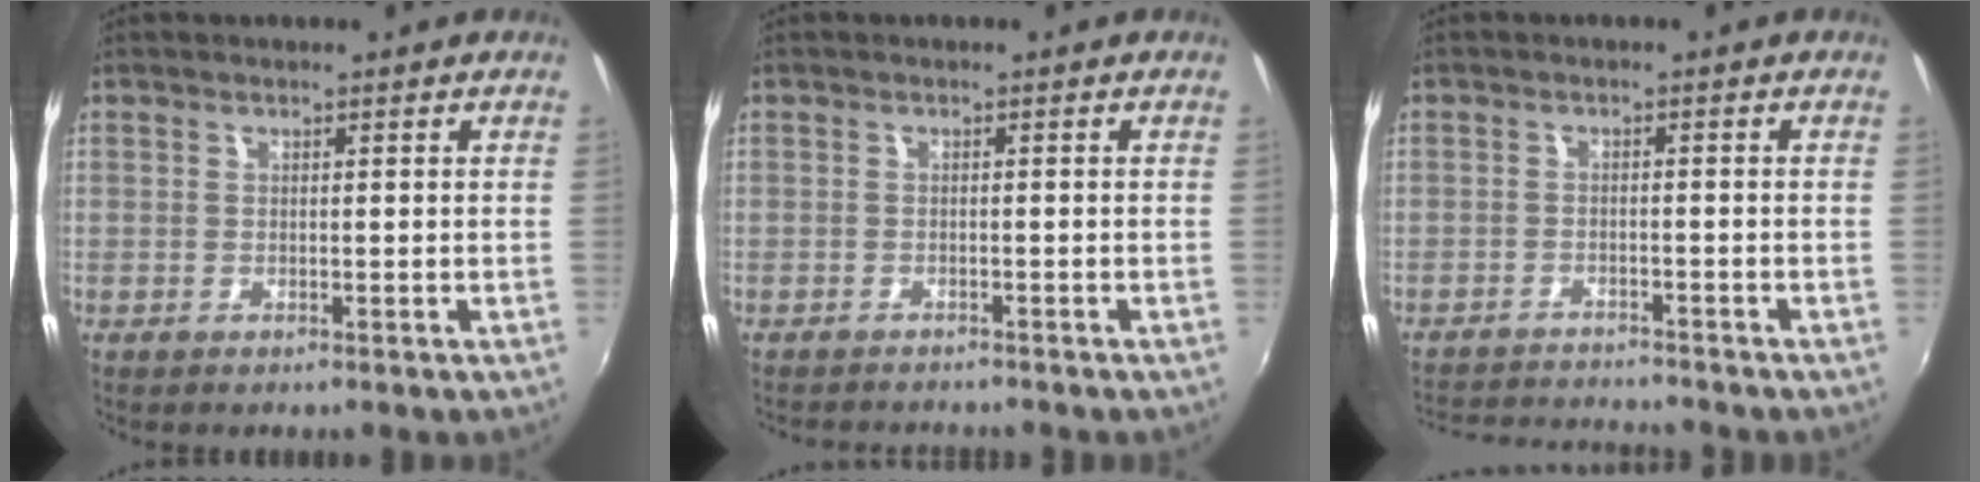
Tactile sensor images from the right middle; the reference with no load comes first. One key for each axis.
{"total": 3.2, "fx": -3.0, "fy": 0.4, "fz": 0.7, "tx": -0.024, "ty": -0.012, "tz": -0.047}
{"total": 9.1, "fx": -8.7, "fy": 0.9, "fz": 2.4, "tx": -0.068, "ty": -0.001, "tz": -0.138}